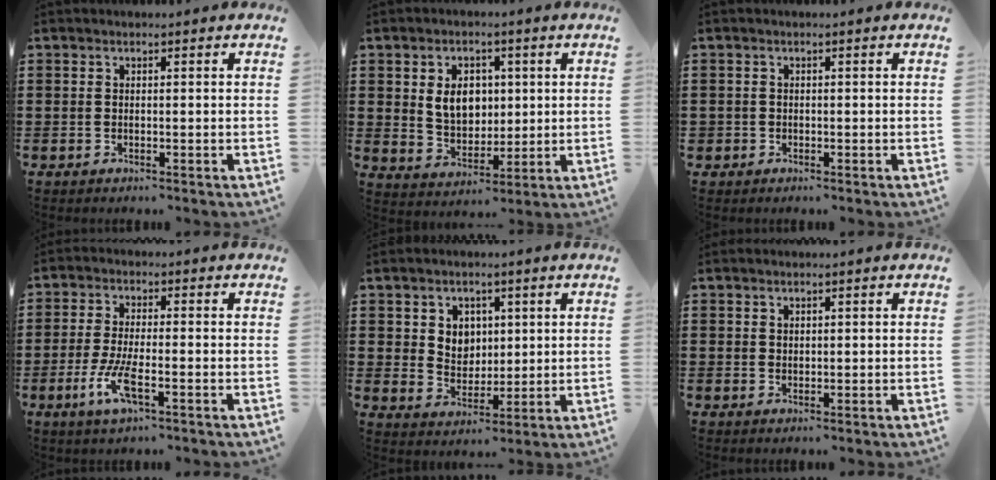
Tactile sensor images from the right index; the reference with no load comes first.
{"total": 6.4, "force": [1.2, 4.9, 4.0], "torque": [-0.078, 0.009, 0.016]}
{"total": 0.8, "force": [-0.5, 0.7, 0.1], "torque": [-0.004, 0.001, -0.012]}
{"total": 6.0, "force": [-2.5, 1.4, 5.3], "torque": [-0.127, -0.020, -0.052]}
{"total": 4.5, "force": [1.8, 4.0, 1.1], "torque": [-0.025, 0.005, 0.027]}
{"total": 0.9, "force": [0.7, 0.6, 0.1], "torque": [-0.004, 0.001, 0.014]}